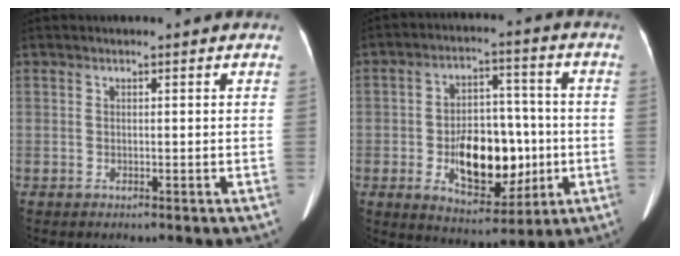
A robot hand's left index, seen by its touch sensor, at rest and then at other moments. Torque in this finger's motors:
{"motor_torque": [0.52, 0.08, 0.38, 0.05]}